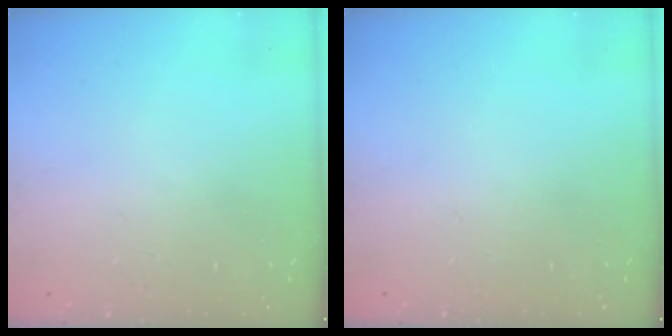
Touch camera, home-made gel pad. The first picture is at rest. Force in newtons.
{"total": 0.0}